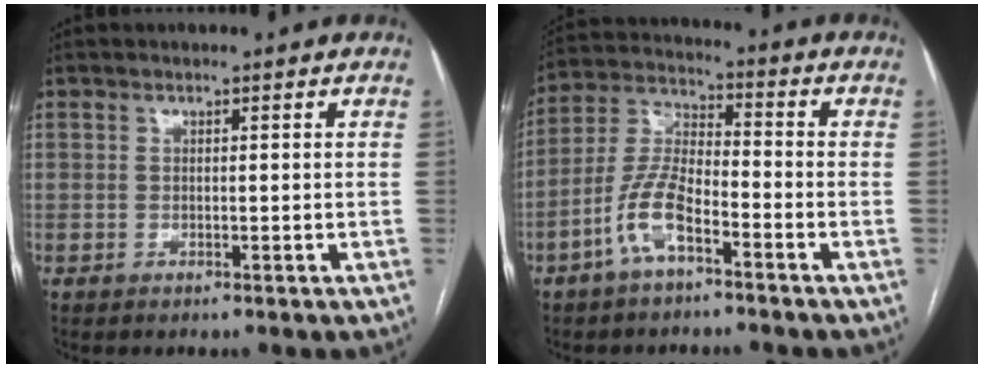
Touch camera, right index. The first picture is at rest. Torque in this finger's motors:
{"motor_torque": [0.35, -0.23, 0.41, 0.10]}